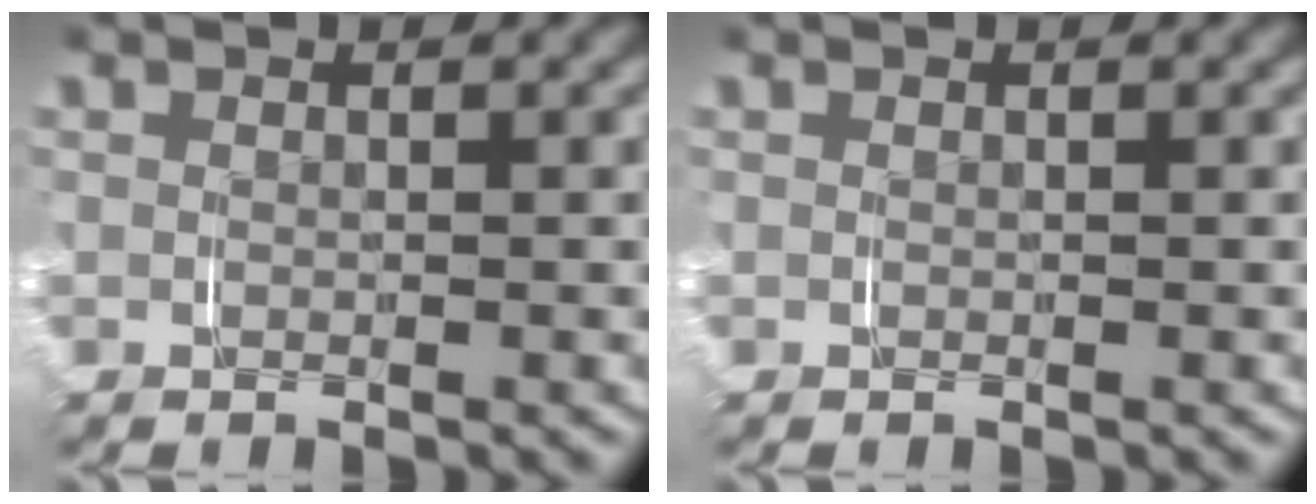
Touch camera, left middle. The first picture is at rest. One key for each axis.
{"total": 0.0}